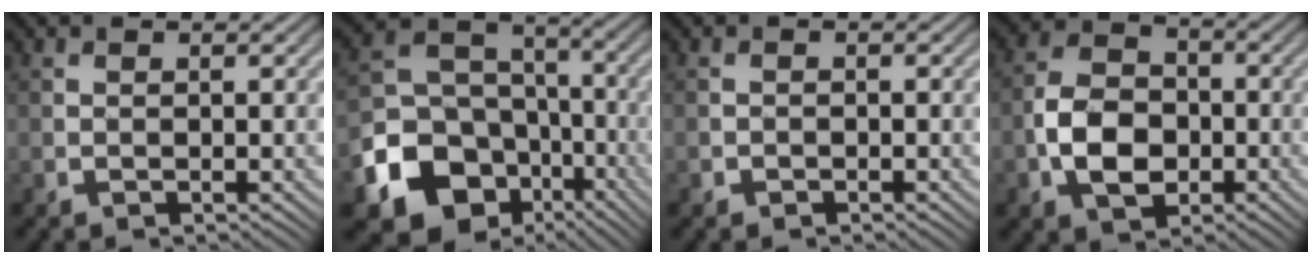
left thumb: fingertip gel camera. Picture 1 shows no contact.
{"total": 15.3, "force": [-6.9, 11.9, 6.6], "torque": [-0.177, -0.044, -0.120]}
{"total": 0.7, "force": [-0.5, 0.5, 0.0], "torque": [0.001, -0.002, -0.010]}
{"total": 7.3, "force": [-2.1, 5.3, 4.6], "torque": [-0.095, -0.002, -0.048]}